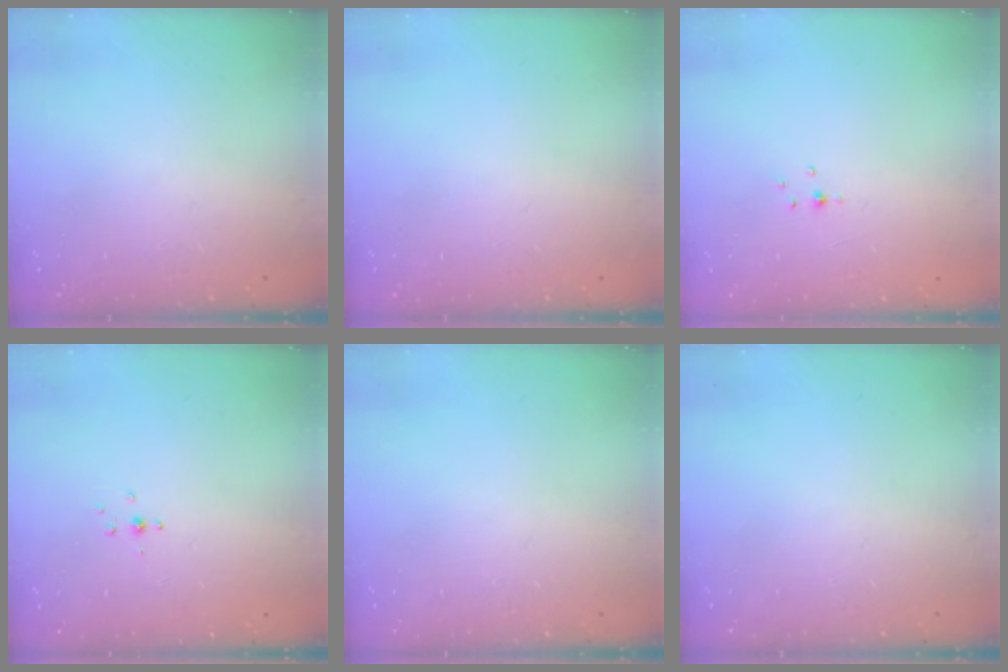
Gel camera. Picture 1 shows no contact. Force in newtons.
{"total": 0.0}
{"total": 1.5, "press": 1.5, "slide": 0.3}
{"total": 2.4, "press": 2.3, "slide": 0.8}
{"total": 0.0}
{"total": 0.0}